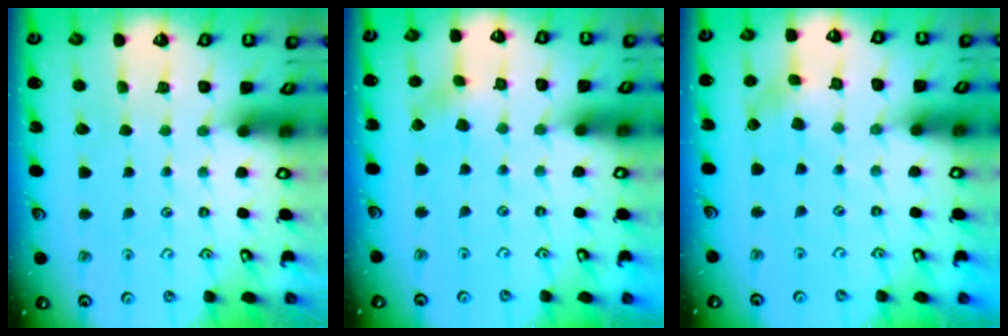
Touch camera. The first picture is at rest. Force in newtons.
{"total": 3.3, "press": 3.3, "slide": 0.2}
{"total": 2.8, "press": 2.8, "slide": 0.1}